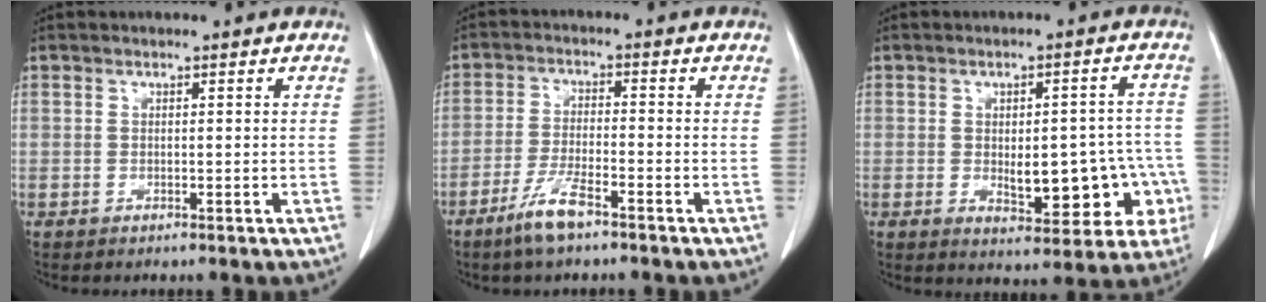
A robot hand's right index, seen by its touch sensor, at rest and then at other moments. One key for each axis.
{"total": 6.0, "fx": -4.2, "fy": 0.7, "fz": 4.3, "tx": -0.092, "ty": -0.008, "tz": -0.080}
{"total": 11.7, "fx": -2.7, "fy": 5.4, "fz": 10.0, "tx": -0.112, "ty": 0.024, "tz": -0.018}